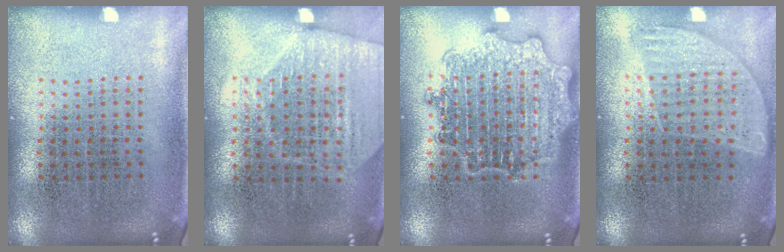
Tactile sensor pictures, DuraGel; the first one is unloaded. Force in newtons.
{"total": 1.8, "press": 1.6, "slide": 0.7}
{"total": 2.4, "press": 2.4, "slide": 0.3}
{"total": 0.9, "press": 0.8, "slide": 0.3}